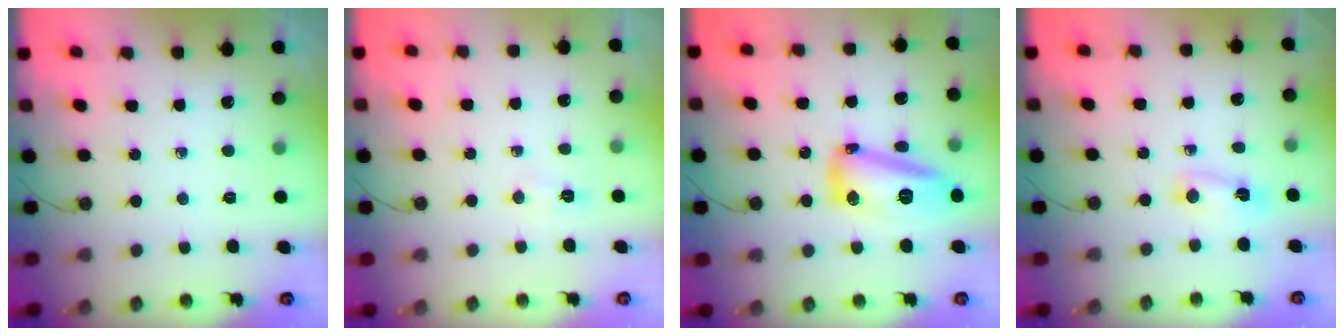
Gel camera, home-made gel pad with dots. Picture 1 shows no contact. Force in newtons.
{"total": 3.9, "press": 3.8, "slide": 0.6}
{"total": 22.0, "press": 19.3, "slide": 10.7}
{"total": 2.4, "press": 2.3, "slide": 0.6}